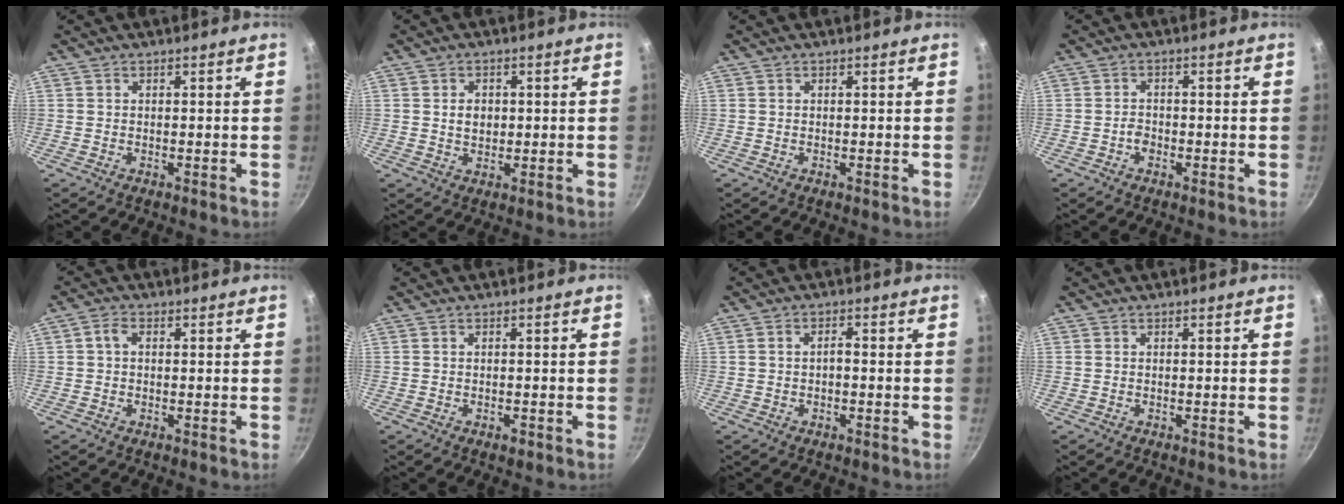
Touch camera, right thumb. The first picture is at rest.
{"total": 3.4, "force": [0.5, 2.7, 2.0], "torque": [-0.018, -0.001, 0.008]}
{"total": 0.0}
{"total": 1.8, "force": [-0.8, 1.3, 0.8], "torque": [-0.007, 0.013, -0.014]}
{"total": 2.3, "force": [0.3, 1.7, 1.6], "torque": [-0.030, 0.008, 0.002]}
{"total": 1.1, "force": [-0.5, 0.6, 0.8], "torque": [-0.010, 0.002, -0.008]}
{"total": 2.0, "force": [-0.4, 1.1, 1.6], "torque": [-0.022, 0.017, -0.006]}
{"total": 0.0}